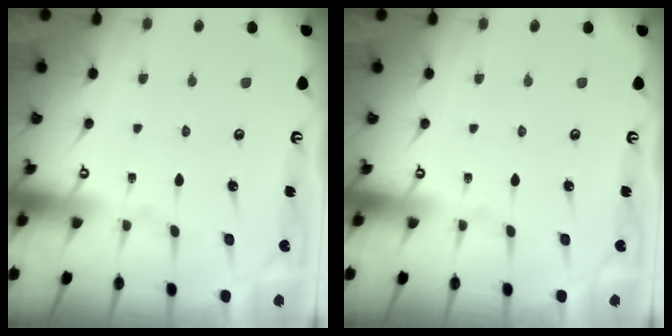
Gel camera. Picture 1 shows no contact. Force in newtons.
{"total": 0.0}